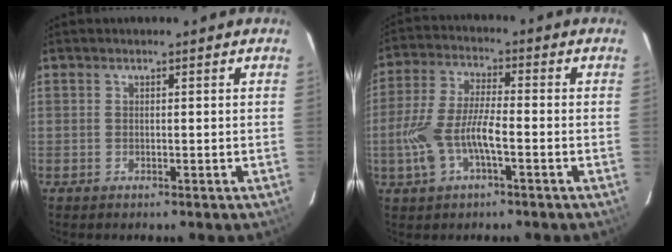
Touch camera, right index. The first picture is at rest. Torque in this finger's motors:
{"motor_torque": [0.34, 0.01, 0.30, 0.10]}